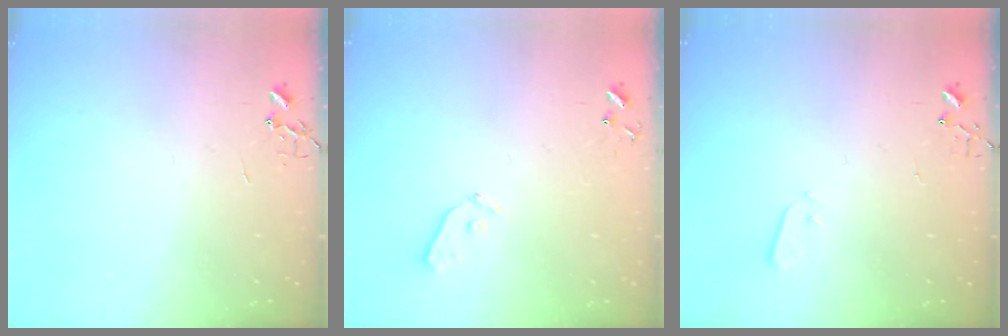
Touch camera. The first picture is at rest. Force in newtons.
{"total": 4.0, "press": 4.0, "slide": 0.5}
{"total": 3.2, "press": 3.1, "slide": 0.7}